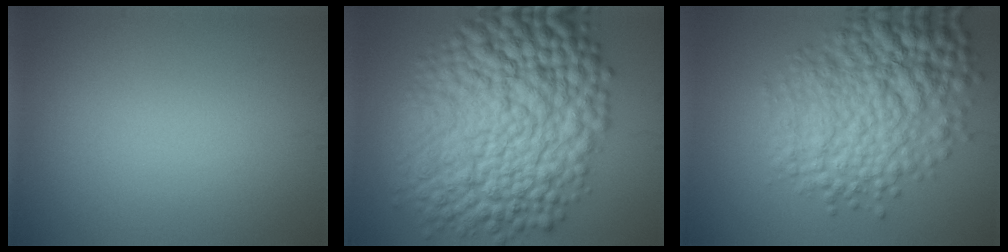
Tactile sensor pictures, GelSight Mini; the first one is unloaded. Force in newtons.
{"total": 17.2, "press": 17.2, "slide": 0.0}
{"total": 10.1, "press": 10.1, "slide": 0.1}